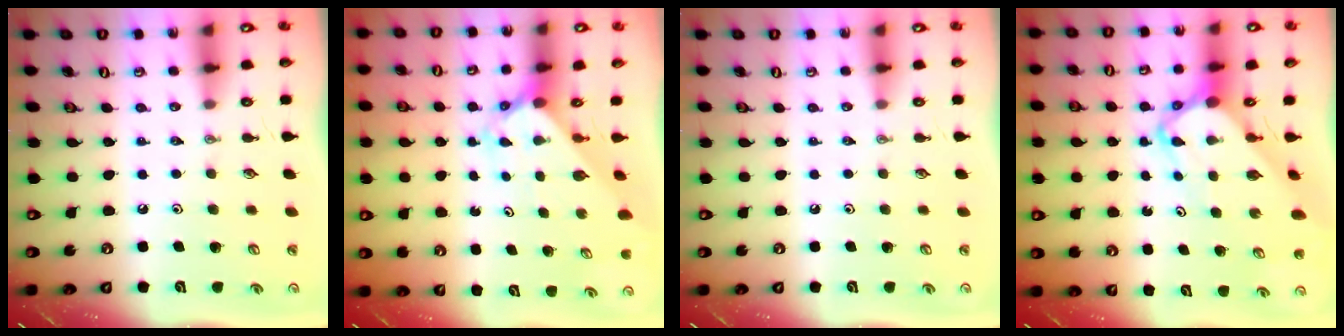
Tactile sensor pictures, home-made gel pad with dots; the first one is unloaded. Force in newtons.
{"total": 2.4, "press": 2.4, "slide": 0.2}
{"total": 0.0}
{"total": 6.5, "press": 6.5, "slide": 0.6}